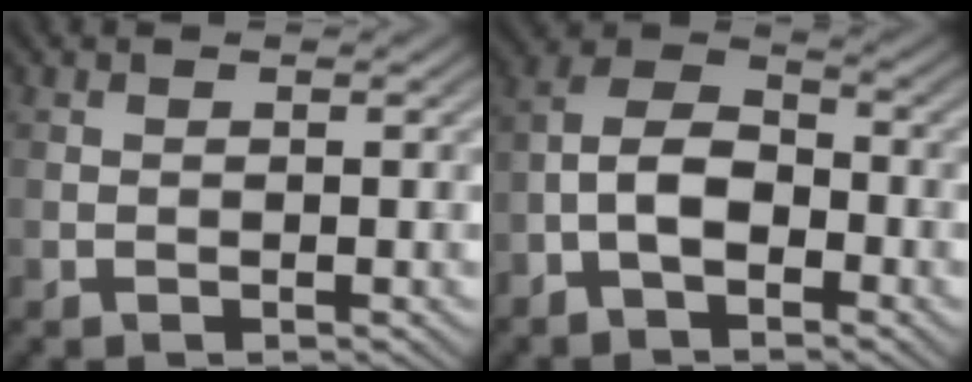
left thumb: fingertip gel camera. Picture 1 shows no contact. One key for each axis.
{"total": 6.0, "fx": -2.8, "fy": 3.3, "fz": 4.2, "tx": -0.082, "ty": 0.014, "tz": -0.066}